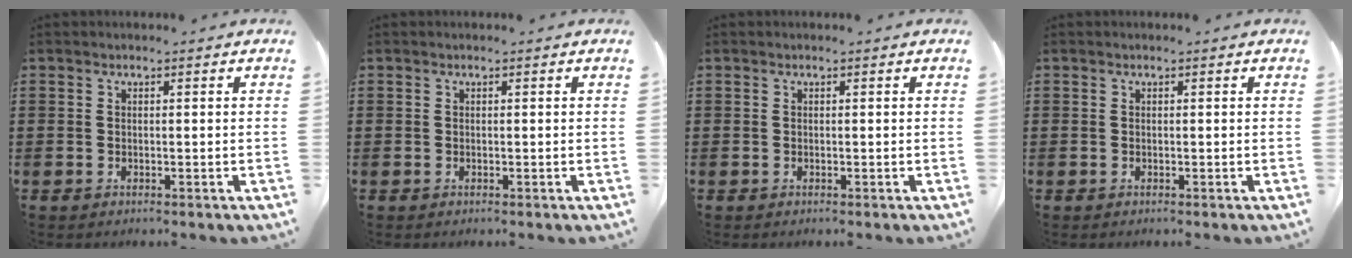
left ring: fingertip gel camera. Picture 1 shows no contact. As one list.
[{"total": 0.0}, {"total": 0.0}, {"total": 0.0}]